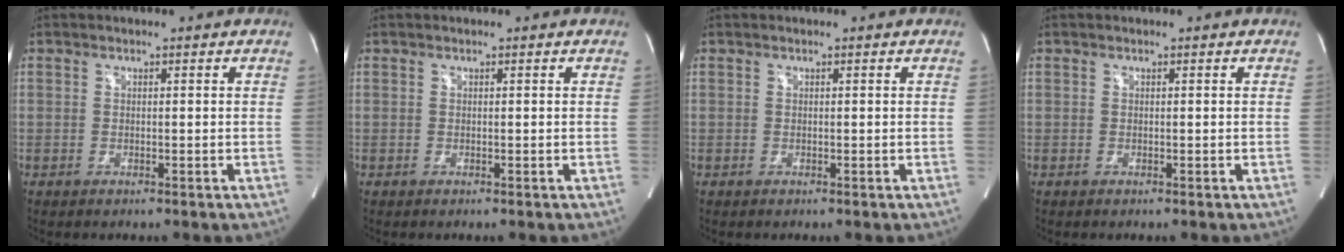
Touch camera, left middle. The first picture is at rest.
{"total": 0.0}
{"total": 0.0}
{"total": 0.0}